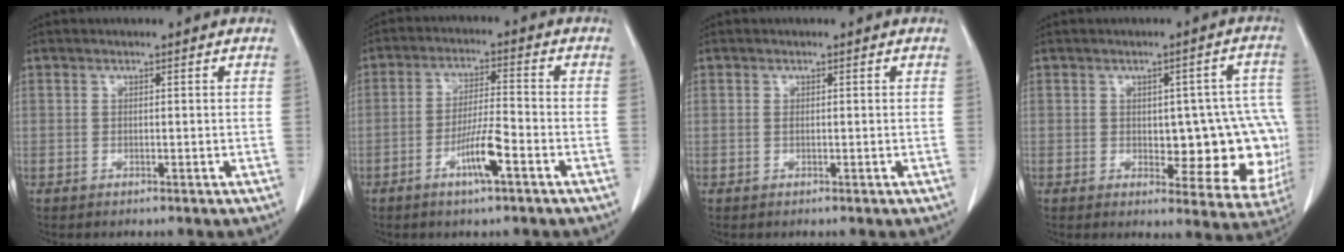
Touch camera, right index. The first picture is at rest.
{"total": 7.4, "force": [-3.5, 0.9, 6.4], "torque": [-0.125, 0.000, -0.060]}
{"total": 0.8, "force": [0.1, 0.6, 0.6], "torque": [-0.016, 0.003, 0.002]}
{"total": 18.0, "force": [-1.5, 7.6, 16.2], "torque": [-0.161, 0.028, 0.008]}